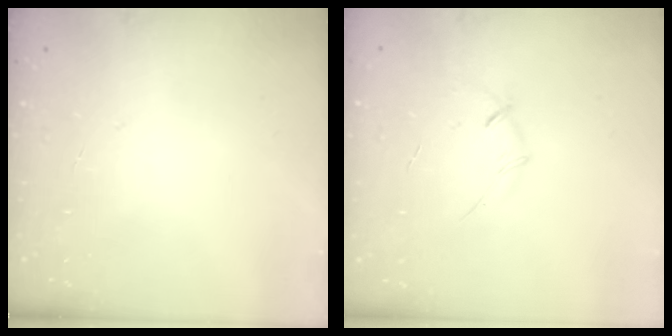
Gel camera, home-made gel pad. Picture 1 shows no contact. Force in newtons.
{"total": 3.5, "press": 3.4, "slide": 0.8}